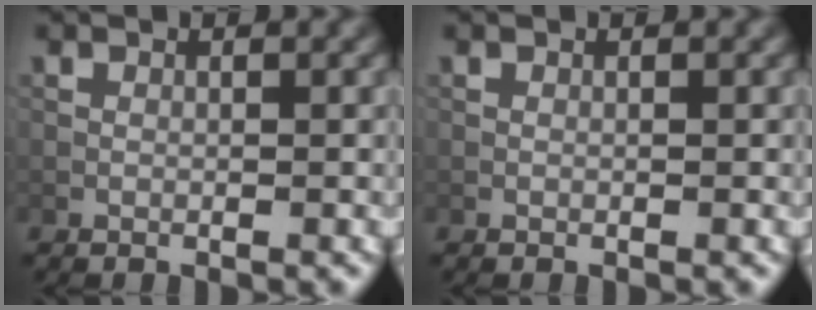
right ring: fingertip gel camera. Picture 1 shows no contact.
{"total": 0.0}